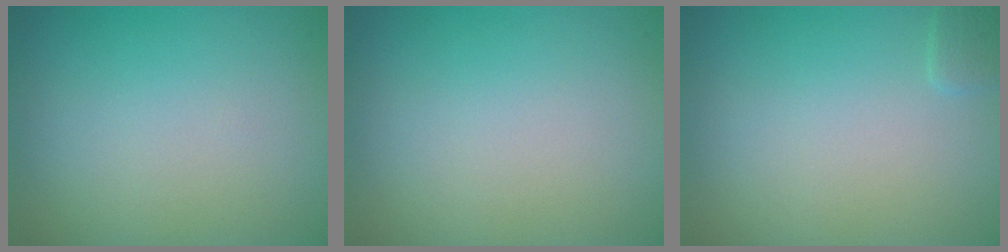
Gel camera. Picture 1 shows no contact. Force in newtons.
{"total": 0.0}
{"total": 0.9, "press": 0.8, "slide": 0.1}